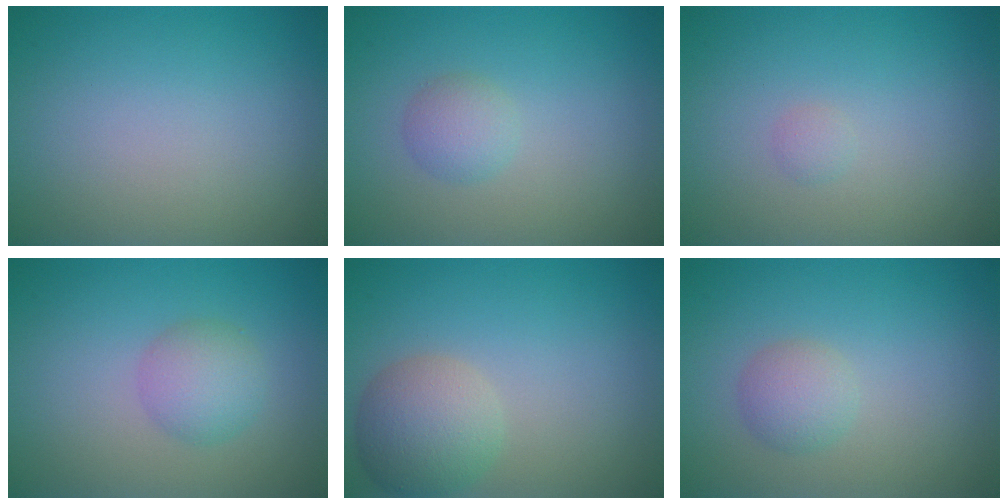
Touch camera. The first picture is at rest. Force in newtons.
{"total": 1.8, "press": 1.8, "slide": 0.1}
{"total": 0.6, "press": 0.6, "slide": 0.0}
{"total": 2.8, "press": 2.8, "slide": 0.0}
{"total": 4.5, "press": 4.5, "slide": 0.1}
{"total": 2.0, "press": 2.0, "slide": 0.1}